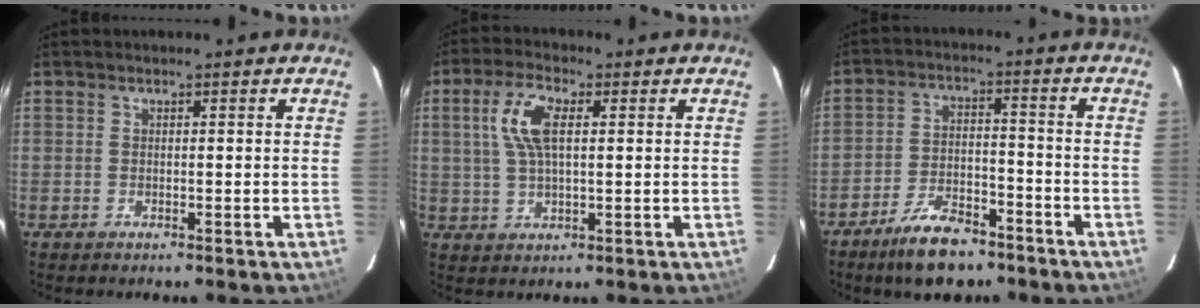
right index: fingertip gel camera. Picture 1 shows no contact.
{"total": 7.7, "force": [1.9, 3.1, 6.7], "torque": [-0.138, 0.014, 0.037]}
{"total": 10.4, "force": [-7.9, 4.2, 5.4], "torque": [-0.119, 0.006, -0.130]}